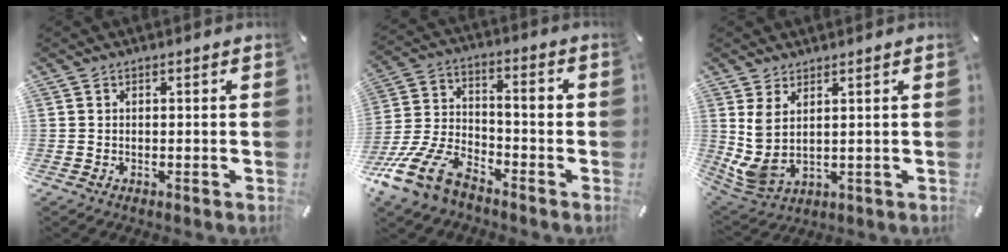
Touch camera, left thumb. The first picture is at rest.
{"total": 14.6, "force": [-9.9, 6.9, 8.2], "torque": [-0.163, 0.045, -0.182]}
{"total": 5.3, "force": [2.4, 2.2, 4.2], "torque": [-0.113, -0.034, 0.042]}